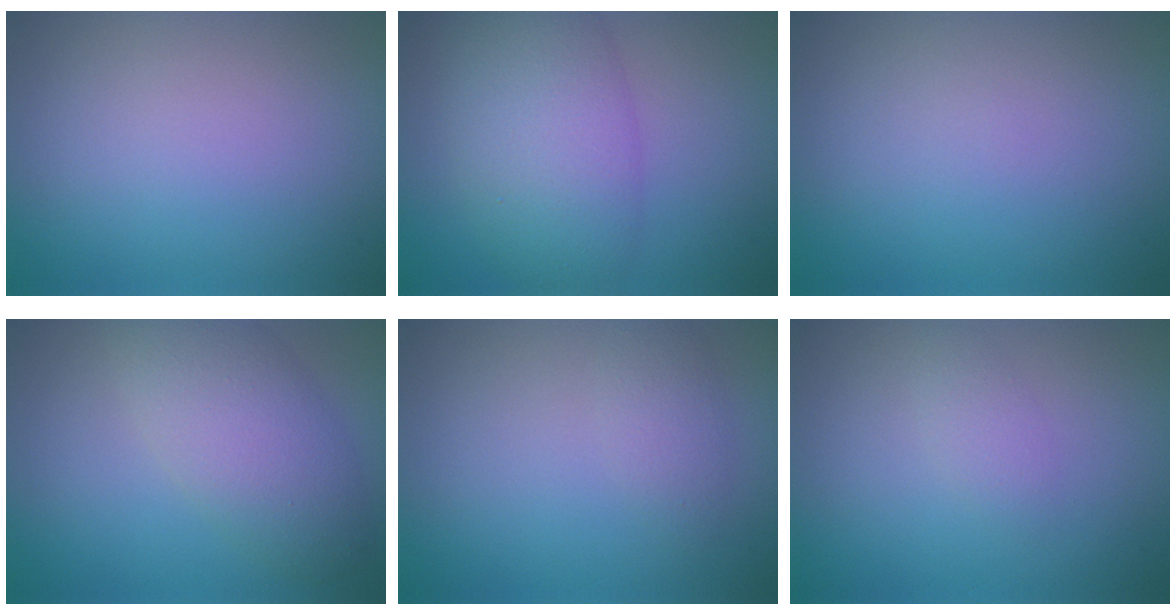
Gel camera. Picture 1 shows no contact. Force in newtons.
{"total": 7.4, "press": 7.4, "slide": 0.2}
{"total": 0.0}
{"total": 5.6, "press": 5.6, "slide": 0.3}
{"total": 1.6, "press": 1.6, "slide": 0.1}
{"total": 1.3, "press": 1.3, "slide": 0.0}